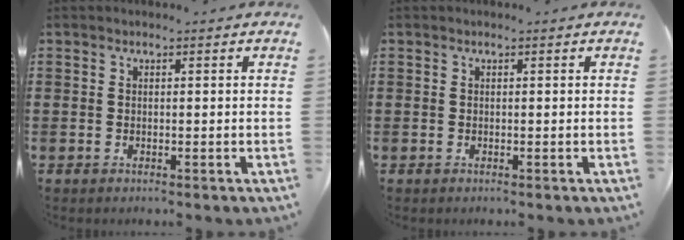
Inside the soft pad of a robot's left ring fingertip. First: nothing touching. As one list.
[{"total": 0.0}]